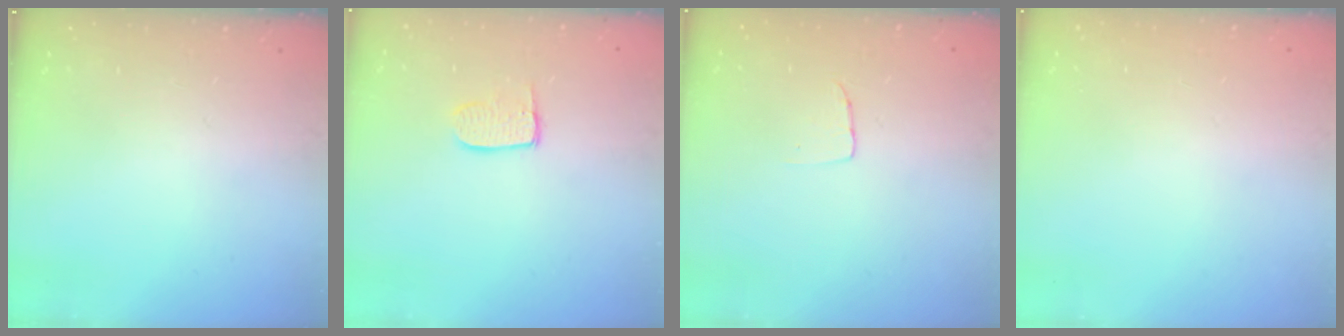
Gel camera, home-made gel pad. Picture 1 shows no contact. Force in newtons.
{"total": 6.7, "press": 6.7, "slide": 0.2}
{"total": 2.9, "press": 2.9, "slide": 0.1}
{"total": 0.0}